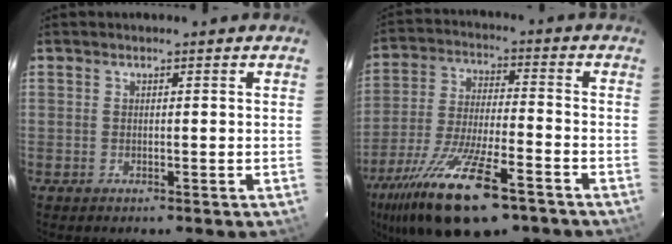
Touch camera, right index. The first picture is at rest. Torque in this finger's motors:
{"motor_torque": [1.25, -0.89, 1.05, 0.21]}